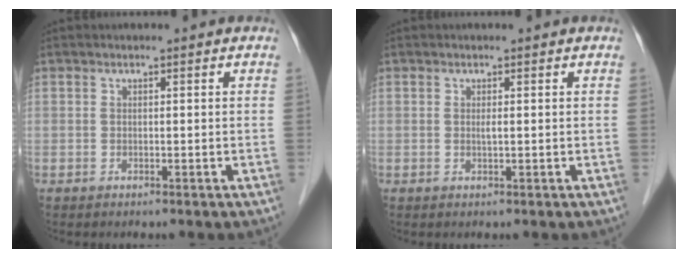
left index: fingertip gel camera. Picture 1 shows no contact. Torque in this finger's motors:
{"motor_torque": [0.08, 0.04, 0.00, 0.00]}